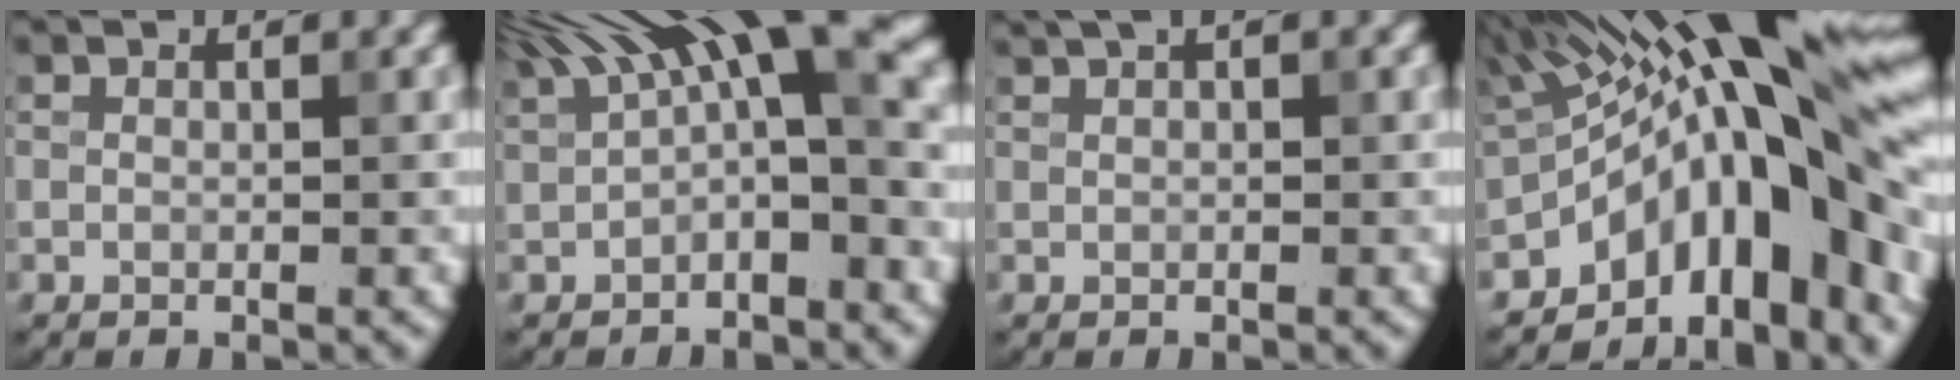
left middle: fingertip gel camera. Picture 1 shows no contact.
{"total": 9.4, "force": [3.4, 2.9, 8.2], "torque": [-0.129, 0.018, 0.045]}
{"total": 2.5, "force": [1.4, 0.9, 1.8], "torque": [-0.019, 0.009, 0.016]}
{"total": 15.7, "force": [-1.6, 6.6, 14.2], "torque": [-0.182, 0.028, -0.036]}